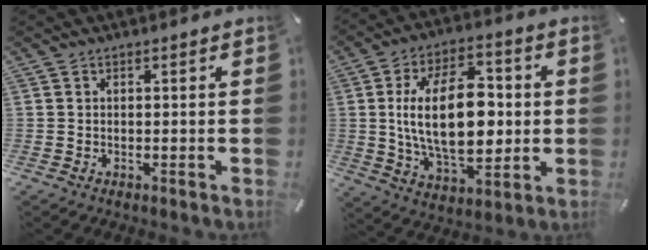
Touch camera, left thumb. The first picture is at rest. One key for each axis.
{"total": 20.8, "fx": 0.8, "fy": 11.9, "fz": 17.0, "tx": -0.323, "ty": -0.002, "tz": 0.007}